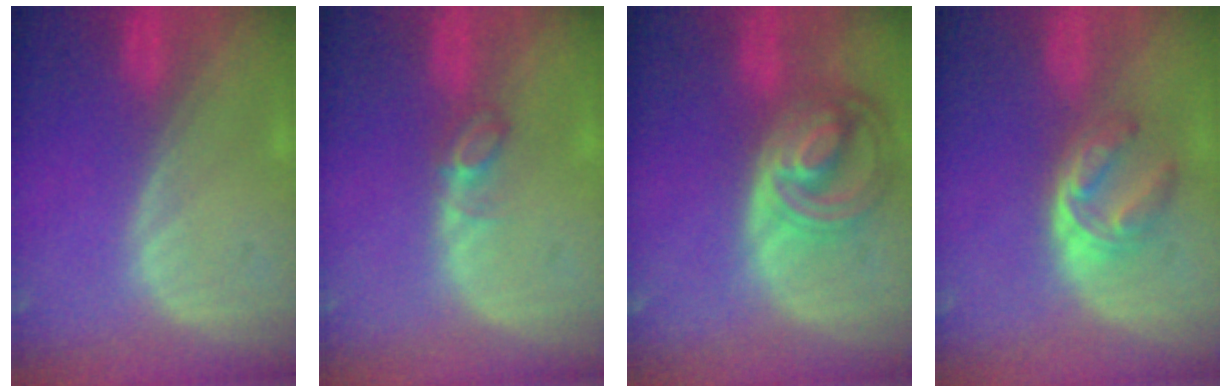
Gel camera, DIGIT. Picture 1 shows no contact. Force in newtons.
{"total": 2.4, "press": 2.4, "slide": 0.4}
{"total": 8.7, "press": 7.6, "slide": 4.3}
{"total": 6.3, "press": 5.0, "slide": 3.8}